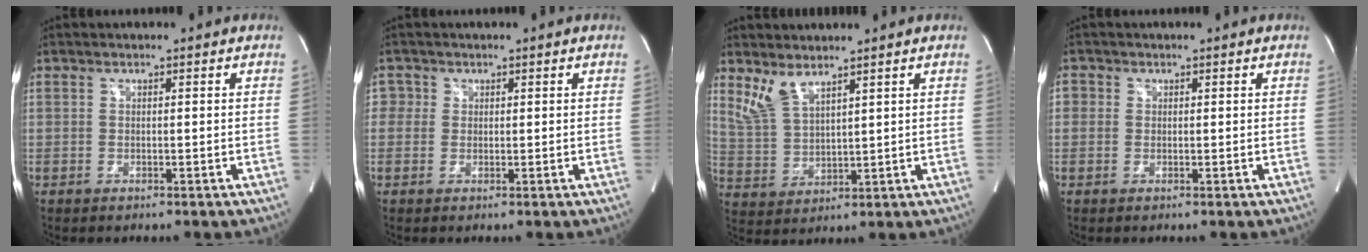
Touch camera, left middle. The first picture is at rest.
{"total": 1.8, "force": [0.5, 1.7, -0.1], "torque": [0.016, 0.004, 0.003]}
{"total": 5.4, "force": [4.2, 1.6, 3.1], "torque": [-0.076, -0.003, 0.097]}
{"total": 1.5, "force": [0.3, 1.5, 0.3], "torque": [0.005, 0.006, 0.002]}